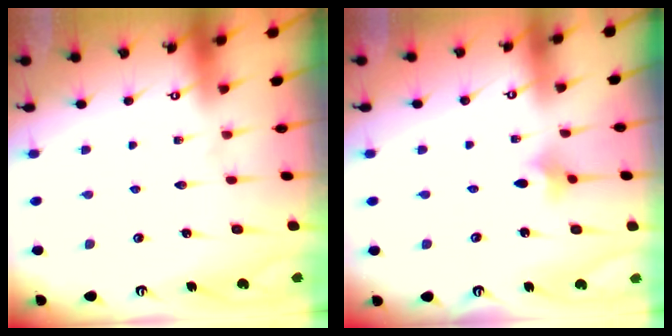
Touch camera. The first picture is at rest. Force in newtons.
{"total": 2.7, "press": 2.6, "slide": 0.7}